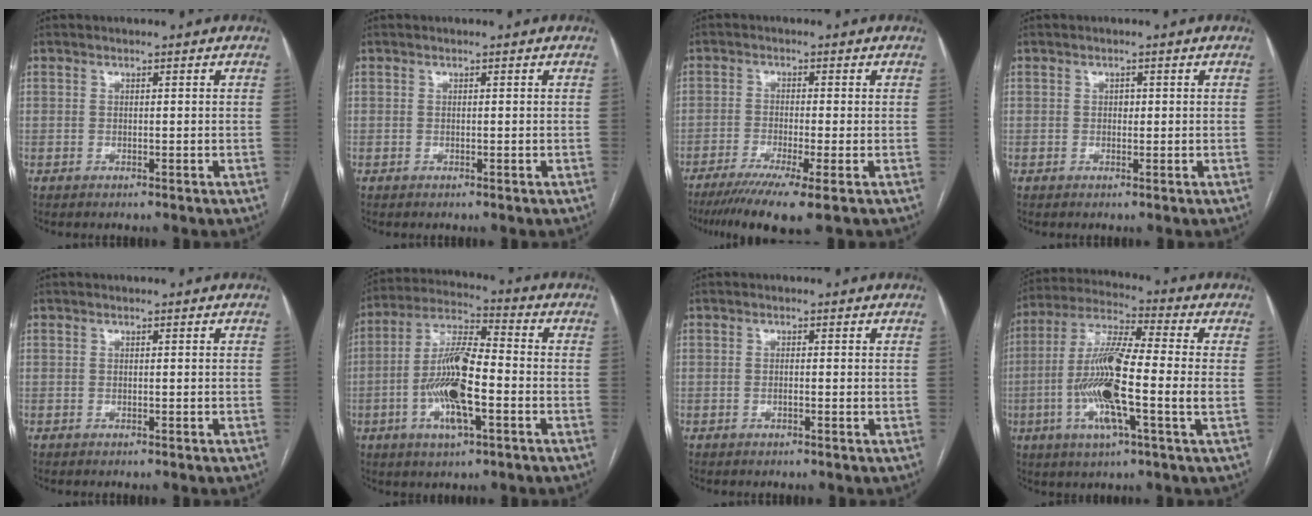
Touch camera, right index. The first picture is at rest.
{"total": 0.0}
{"total": 8.7, "force": [-5.7, -0.3, 6.6], "torque": [-0.105, -0.019, -0.090]}
{"total": 0.9, "force": [0.1, 0.7, 0.6], "torque": [-0.006, 0.002, -0.001]}
{"total": 0.0}
{"total": 13.0, "force": [-3.3, 3.0, 12.2], "torque": [-0.245, 0.003, -0.060]}
{"total": 0.9, "force": [-0.1, 0.2, 0.9], "torque": [-0.016, 0.000, -0.003]}
{"total": 15.6, "force": [-2.5, 1.1, 15.3], "torque": [-0.304, -0.005, -0.055]}